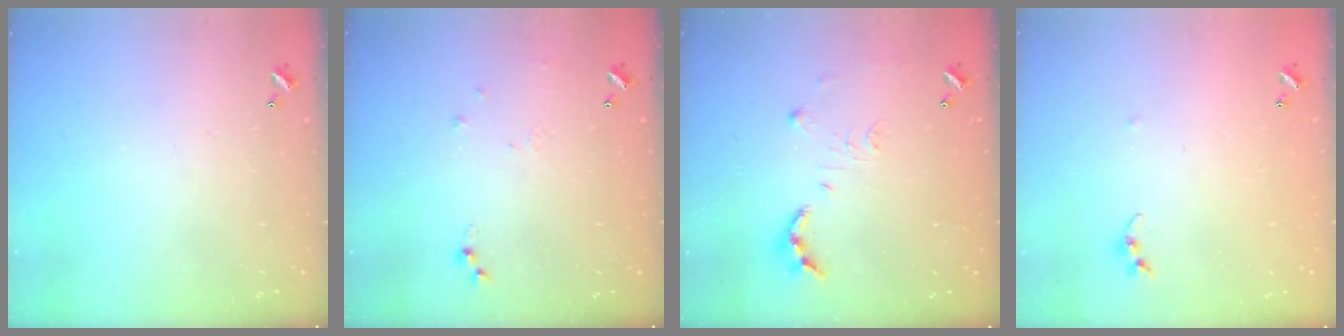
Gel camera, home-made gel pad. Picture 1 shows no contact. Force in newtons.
{"total": 5.1, "press": 5.1, "slide": 0.6}
{"total": 8.7, "press": 8.7, "slide": 0.8}
{"total": 5.0, "press": 5.0, "slide": 0.6}